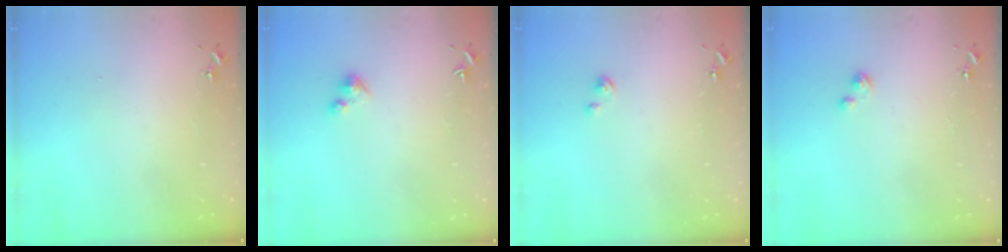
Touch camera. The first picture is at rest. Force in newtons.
{"total": 2.4, "press": 2.4, "slide": 0.2}
{"total": 1.1, "press": 1.1, "slide": 0.2}
{"total": 1.9, "press": 1.9, "slide": 0.1}